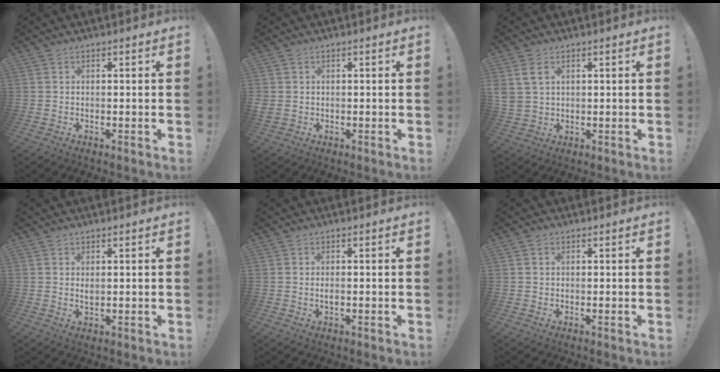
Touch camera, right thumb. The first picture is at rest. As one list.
[{"total": 1.7, "force": [0.4, 1.5, 0.6], "torque": [-0.003, -0.002, 0.007]}, {"total": 6.1, "force": [2.6, 4.1, 3.7], "torque": [-0.065, -0.005, 0.053]}, {"total": 1.5, "force": [0.9, 0.7, 1.1], "torque": [-0.007, -0.006, 0.012]}, {"total": 1.1, "force": [-0.3, 0.4, 1.0], "torque": [-0.012, -0.002, -0.007]}, {"total": 0.7, "force": [0.4, 0.6, 0.0], "torque": [0.006, 0.000, 0.006]}]